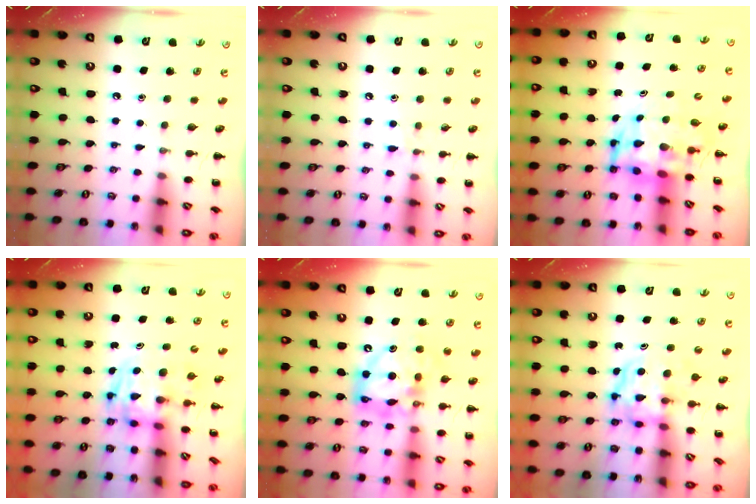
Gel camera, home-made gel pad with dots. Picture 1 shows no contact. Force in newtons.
{"total": 6.0, "press": 5.6, "slide": 2.2}
{"total": 5.5, "press": 5.2, "slide": 1.7}
{"total": 2.7, "press": 2.6, "slide": 0.5}
{"total": 12.6, "press": 12.0, "slide": 3.8}
{"total": 4.0, "press": 4.0, "slide": 0.3}